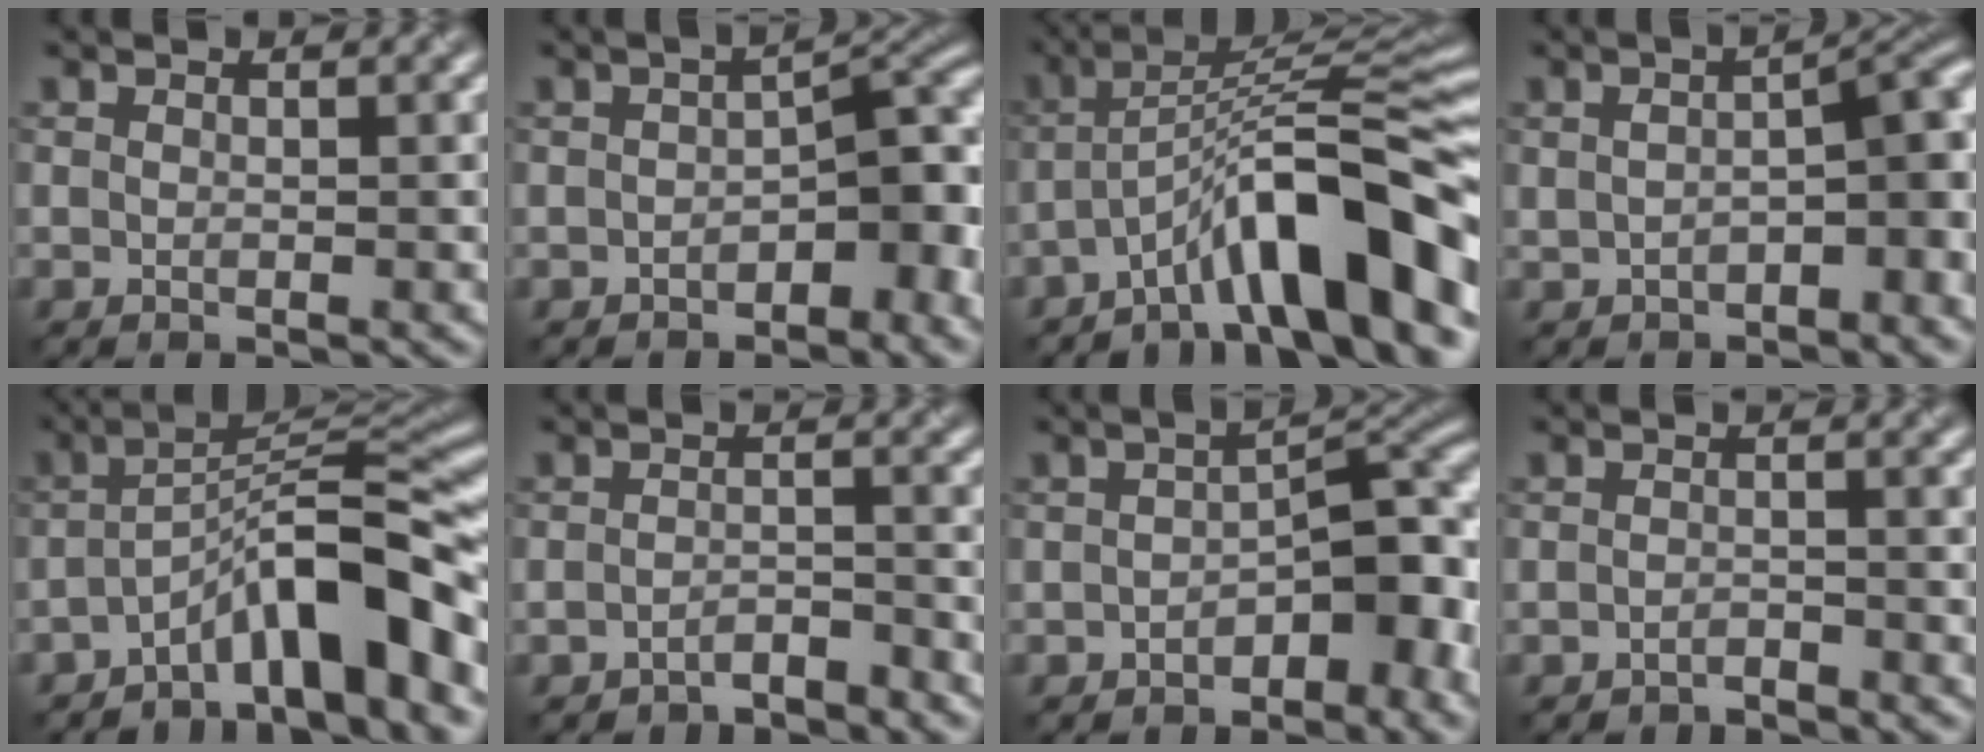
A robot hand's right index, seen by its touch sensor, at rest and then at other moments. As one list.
[{"total": 5.8, "force": [-2.4, 2.9, 4.4], "torque": [-0.040, 0.012, -0.043]}, {"total": 9.1, "force": [-5.2, 1.6, 7.3], "torque": [-0.102, 0.020, -0.093]}, {"total": 5.6, "force": [-1.4, 2.5, 4.8], "torque": [-0.058, 0.008, -0.025]}, {"total": 8.2, "force": [-4.3, 1.8, 6.8], "torque": [-0.091, 0.015, -0.081]}, {"total": 2.1, "force": [-2.0, 0.4, 0.6], "torque": [-0.007, 0.003, -0.038]}, {"total": 6.5, "force": [-2.8, 3.2, 4.9], "torque": [-0.046, 0.015, -0.053]}, {"total": 1.5, "force": [-1.5, 0.2, 0.2], "torque": [0.000, -0.001, -0.028]}]